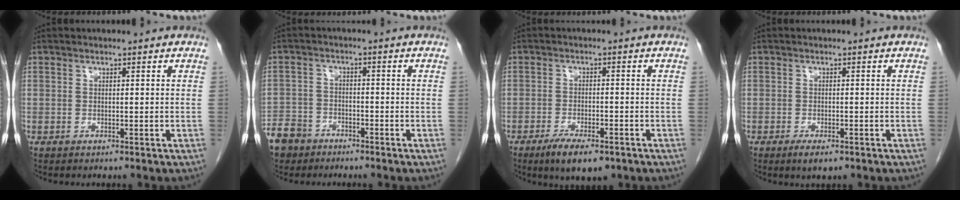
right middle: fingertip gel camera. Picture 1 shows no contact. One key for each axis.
{"total": 8.3, "fx": -5.9, "fy": 5.5, "fz": 1.6, "tx": -0.052, "ty": 0.003, "tz": -0.107}
{"total": 6.8, "fx": -4.5, "fy": 2.0, "fz": 4.6, "tx": -0.077, "ty": -0.011, "tz": -0.068}
{"total": 2.5, "fx": -1.5, "fy": 0.8, "fz": 1.8, "tx": -0.035, "ty": -0.005, "tz": -0.020}